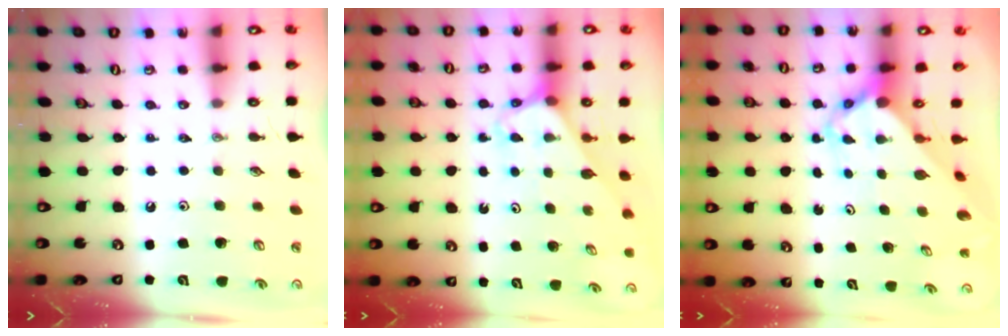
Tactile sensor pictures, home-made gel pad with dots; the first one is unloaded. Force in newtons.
{"total": 3.0, "press": 3.0, "slide": 0.2}
{"total": 4.7, "press": 4.7, "slide": 0.4}